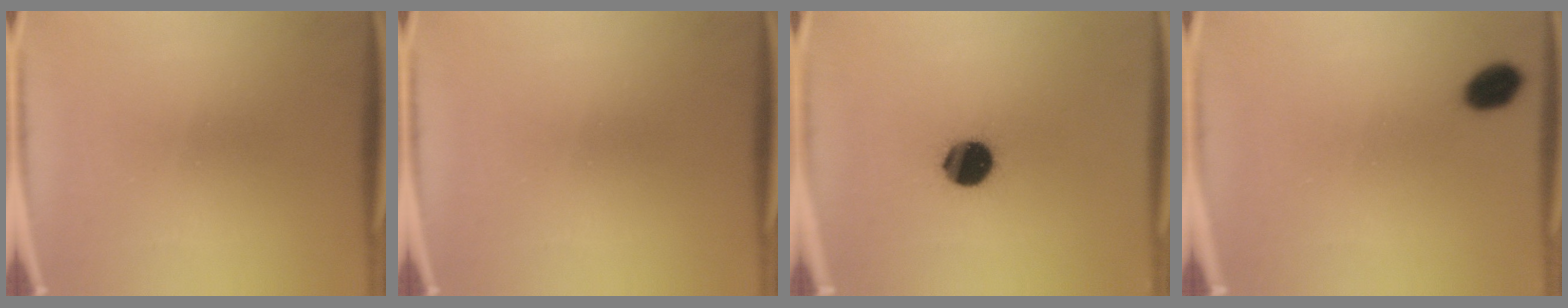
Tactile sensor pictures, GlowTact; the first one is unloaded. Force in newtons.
{"total": 0.0}
{"total": 11.5}
{"total": 5.2}